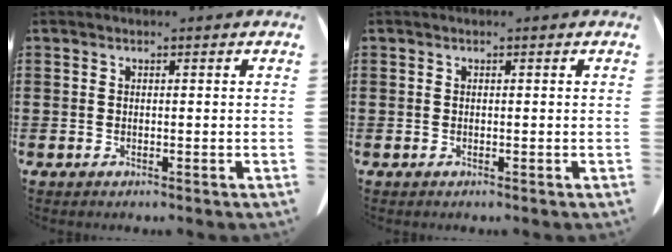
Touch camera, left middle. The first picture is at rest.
{"total": 0.0}